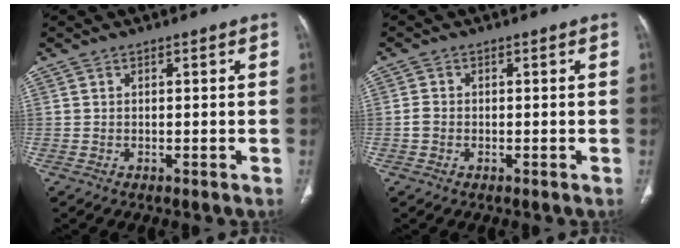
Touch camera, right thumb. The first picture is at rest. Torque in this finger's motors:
{"motor_torque": [0.00, -0.01, -0.03, 0.01, 0.00]}